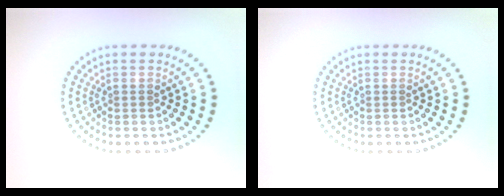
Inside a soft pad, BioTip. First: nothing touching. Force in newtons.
{"total": 0.0}